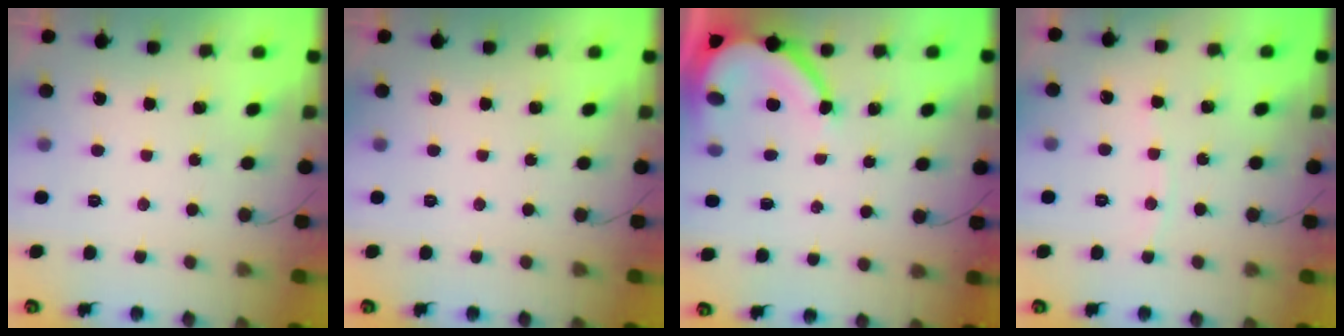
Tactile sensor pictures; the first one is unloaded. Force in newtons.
{"total": 0.0}
{"total": 7.6, "press": 7.5, "slide": 0.6}
{"total": 2.9, "press": 2.8, "slide": 0.4}